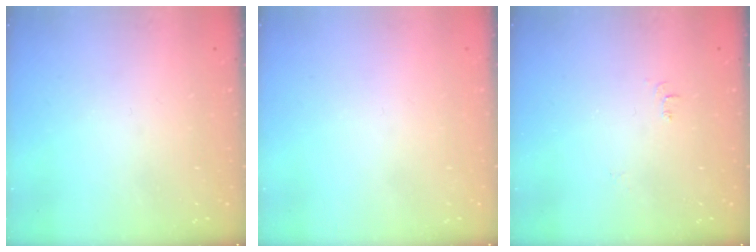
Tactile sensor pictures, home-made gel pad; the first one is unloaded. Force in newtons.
{"total": 1.8, "press": 1.7, "slide": 0.1}
{"total": 5.2, "press": 5.2, "slide": 0.6}